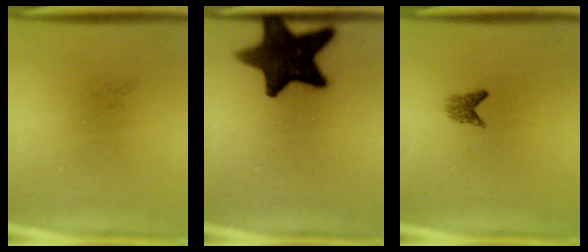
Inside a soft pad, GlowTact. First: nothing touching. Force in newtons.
{"total": 14.6}
{"total": 1.8}